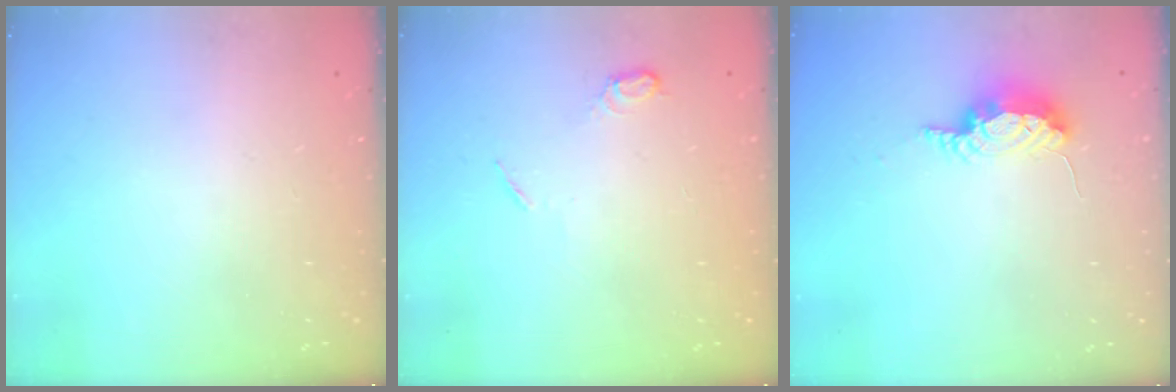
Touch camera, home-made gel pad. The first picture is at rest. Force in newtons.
{"total": 5.3, "press": 5.3, "slide": 0.7}
{"total": 7.9, "press": 7.5, "slide": 2.3}